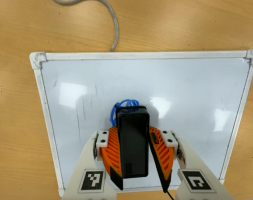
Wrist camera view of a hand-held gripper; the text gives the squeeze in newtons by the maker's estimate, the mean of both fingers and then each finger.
{"total": 12.7, "left": 13.6, "right": 11.7}